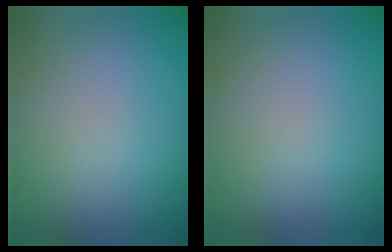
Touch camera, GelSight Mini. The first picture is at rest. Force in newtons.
{"total": 0.0}